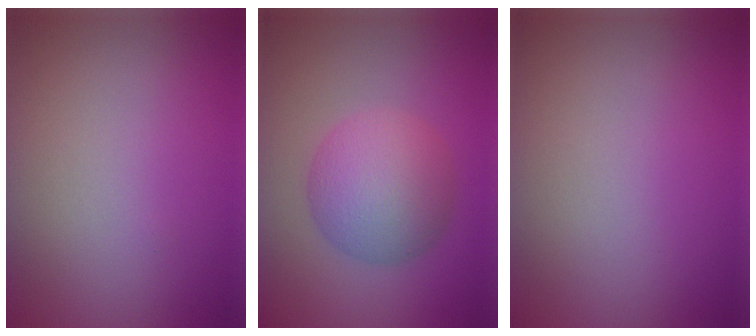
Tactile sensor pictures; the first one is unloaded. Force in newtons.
{"total": 6.1, "press": 6.1, "slide": 0.1}
{"total": 0.0}